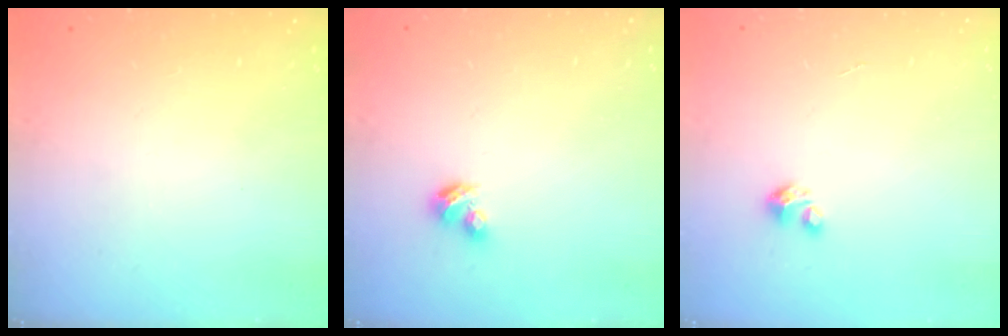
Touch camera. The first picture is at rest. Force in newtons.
{"total": 3.1, "press": 3.1, "slide": 0.5}
{"total": 1.8, "press": 1.8, "slide": 0.1}